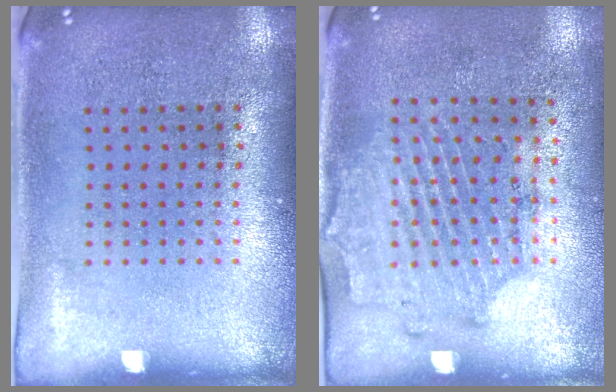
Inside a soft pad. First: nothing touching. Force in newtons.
{"total": 1.7, "press": 1.4, "slide": 0.9}